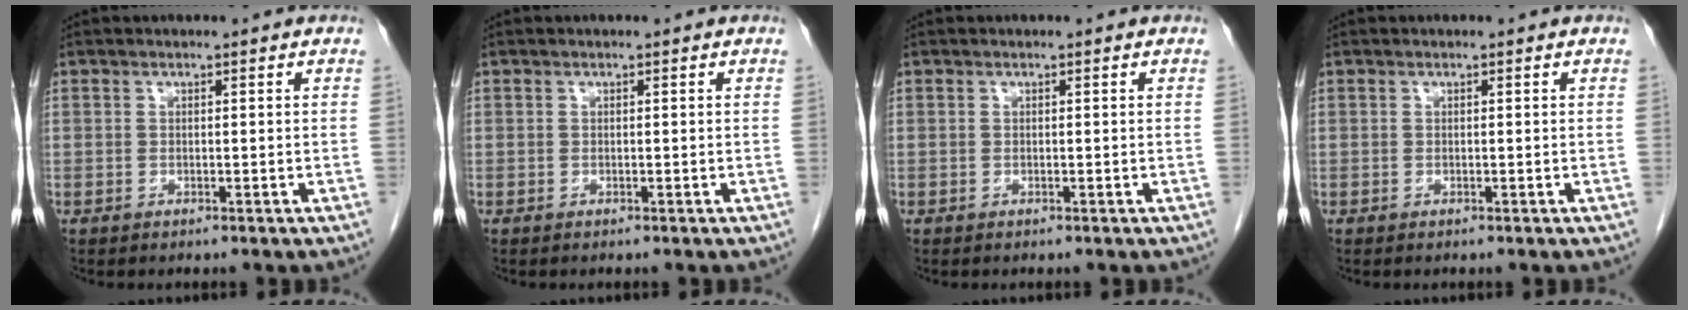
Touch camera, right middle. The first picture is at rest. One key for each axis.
{"total": 0.0}
{"total": 0.0}
{"total": 0.0}